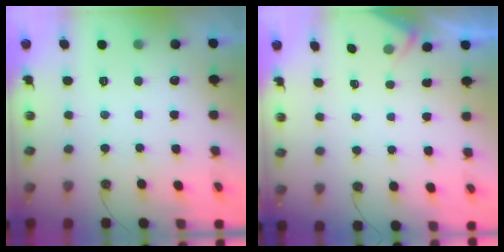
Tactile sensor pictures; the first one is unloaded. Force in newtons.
{"total": 2.0, "press": 1.9, "slide": 0.4}